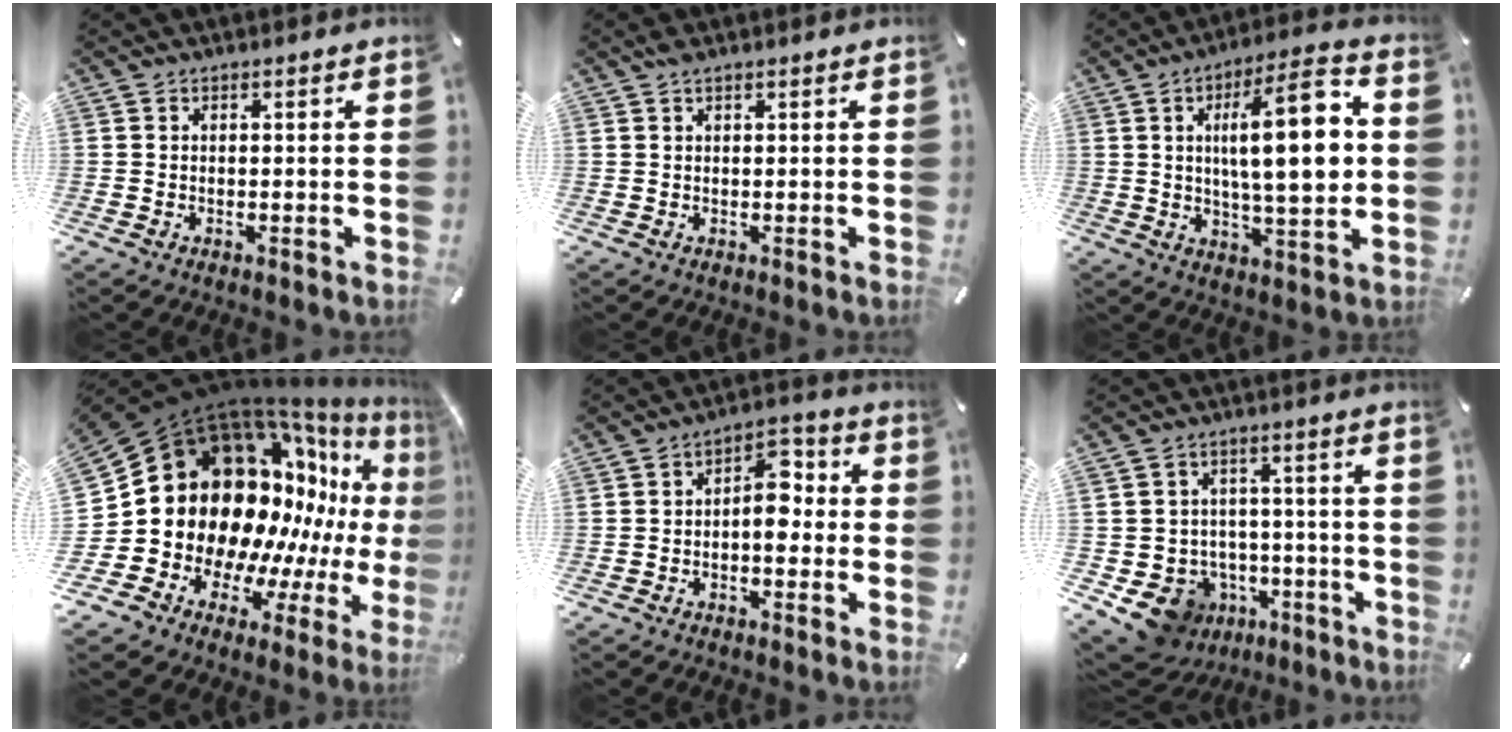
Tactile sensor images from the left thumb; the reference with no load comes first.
{"total": 1.2, "force": [0.7, 0.4, 0.8], "torque": [-0.017, 0.001, 0.012]}
{"total": 19.2, "force": [3.2, 6.1, 17.9], "torque": [-0.278, -0.005, 0.037]}
{"total": 25.6, "force": [4.6, 20.4, 14.8], "torque": [-0.207, -0.125, 0.151]}
{"total": 7.4, "force": [-0.9, 4.3, 5.9], "torque": [-0.085, 0.007, -0.020]}
{"total": 10.4, "force": [-4.7, 8.8, 2.9], "torque": [-0.048, 0.030, -0.073]}